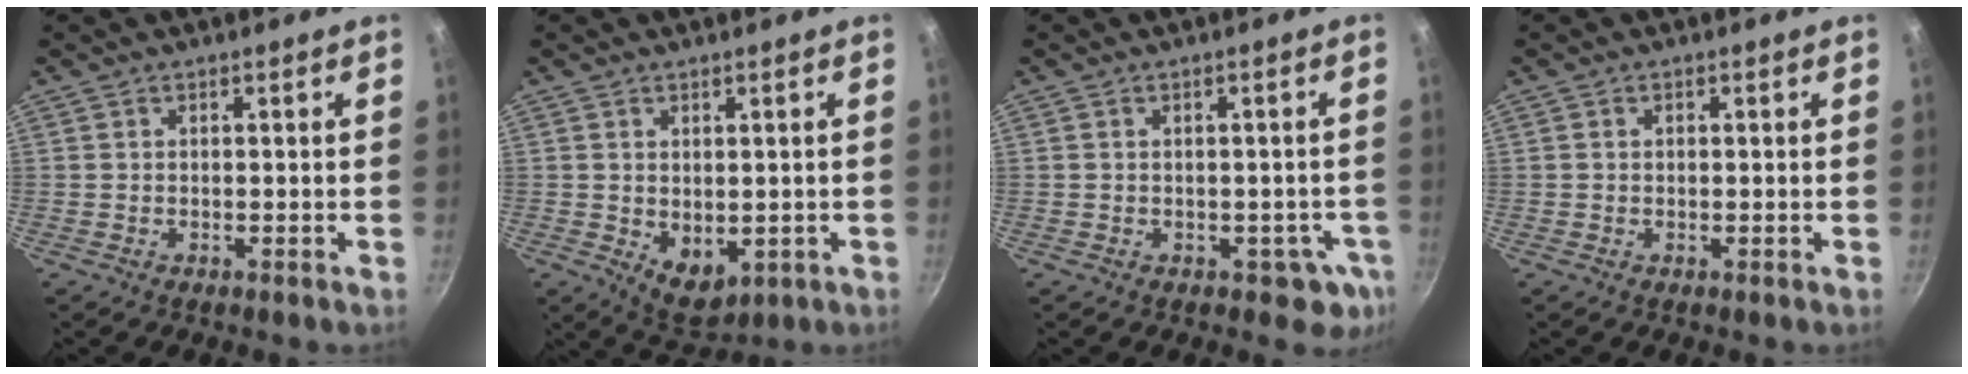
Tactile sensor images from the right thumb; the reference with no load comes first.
{"total": 6.3, "force": [-0.1, 4.3, 4.6], "torque": [-0.051, -0.014, 0.014]}
{"total": 5.1, "force": [-1.4, 3.5, 3.4], "torque": [-0.007, 0.019, -0.006]}
{"total": 0.7, "force": [0.1, 0.6, 0.3], "torque": [-0.004, 0.005, 0.001]}